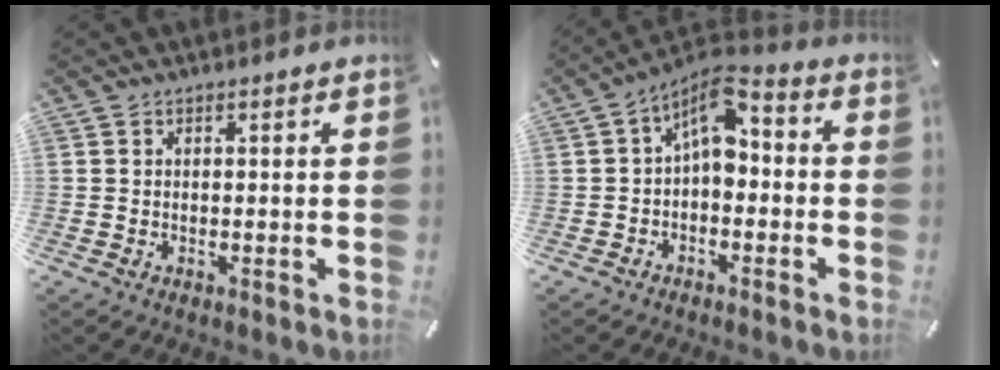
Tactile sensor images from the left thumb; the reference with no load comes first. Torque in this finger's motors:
{"motor_torque": [-0.03, 0.89, 0.73, 0.52, 0.10]}